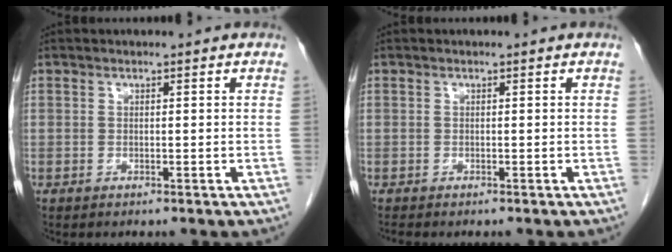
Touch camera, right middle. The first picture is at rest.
{"total": 0.8, "force": [-0.8, 0.1, 0.3], "torque": [-0.007, -0.002, -0.012]}